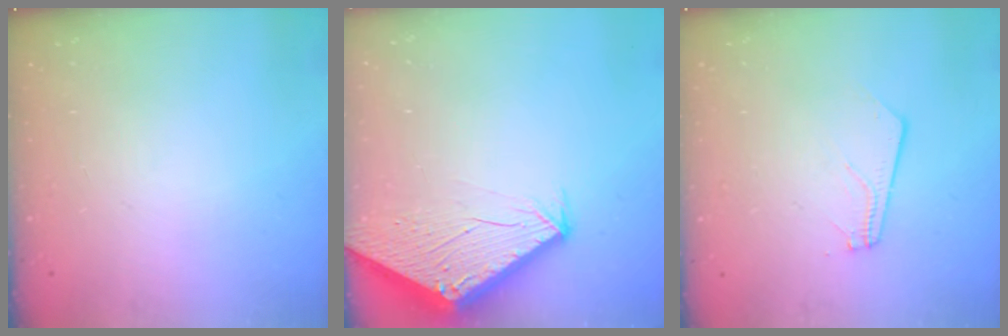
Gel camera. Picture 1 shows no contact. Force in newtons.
{"total": 2.5, "press": 2.5, "slide": 0.1}
{"total": 2.7, "press": 2.7, "slide": 0.4}